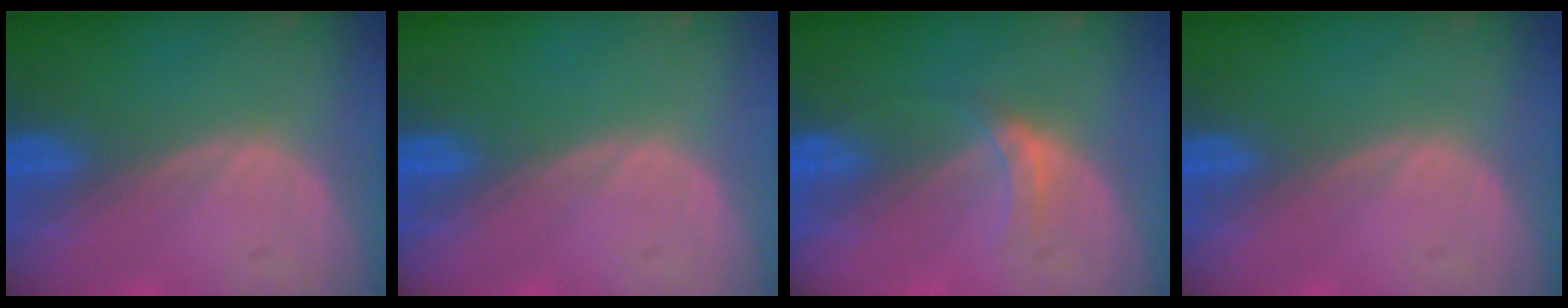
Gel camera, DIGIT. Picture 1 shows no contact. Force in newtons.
{"total": 0.0}
{"total": 2.9, "press": 2.5, "slide": 1.5}
{"total": 0.0}